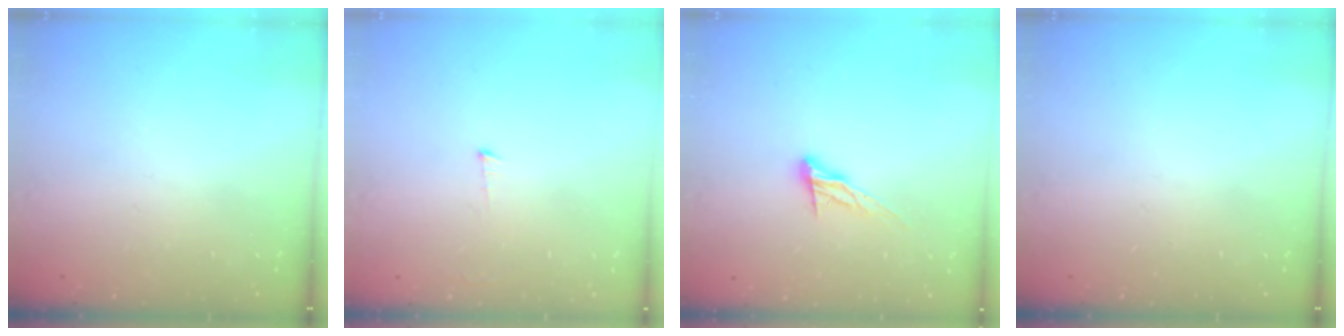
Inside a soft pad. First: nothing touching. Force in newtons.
{"total": 3.0, "press": 3.0, "slide": 0.3}
{"total": 8.2, "press": 8.2, "slide": 0.2}
{"total": 0.0}